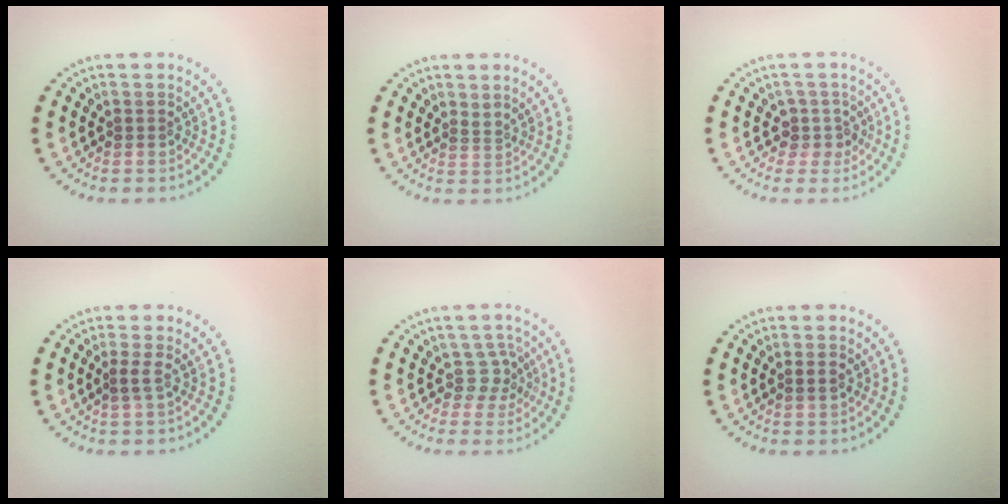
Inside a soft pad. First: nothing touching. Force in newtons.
{"total": 0.8, "press": 0.2, "slide": 0.7}
{"total": 1.9, "press": 1.5, "slide": 1.1}
{"total": 1.0, "press": 0.8, "slide": 0.5}
{"total": 2.2, "press": 1.6, "slide": 1.5}
{"total": 0.8, "press": 0.7, "slide": 0.1}